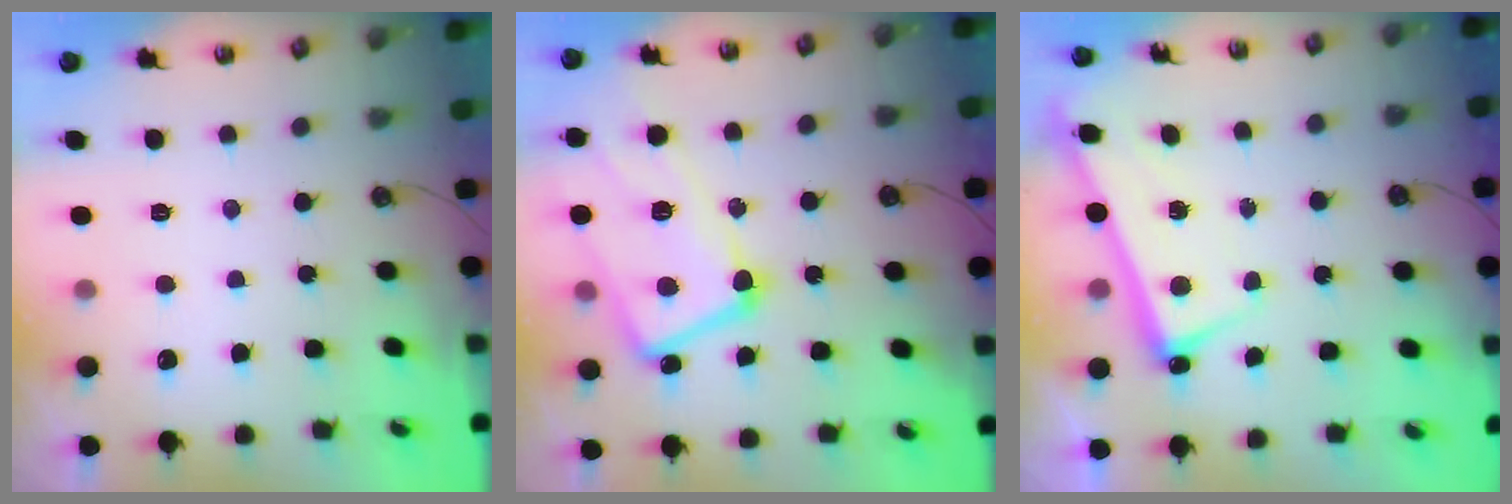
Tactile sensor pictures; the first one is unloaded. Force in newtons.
{"total": 9.0, "press": 8.9, "slide": 1.7}
{"total": 2.7, "press": 2.6, "slide": 0.8}